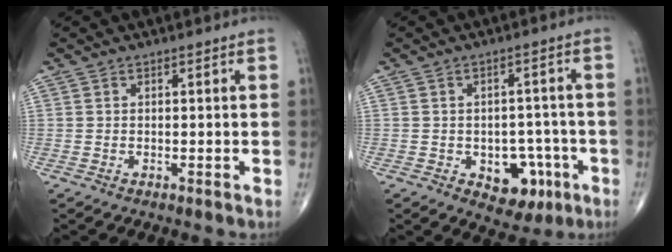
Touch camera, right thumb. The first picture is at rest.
{"total": 8.5, "force": [-3.2, 5.8, 5.3], "torque": [-0.030, 0.023, -0.033]}